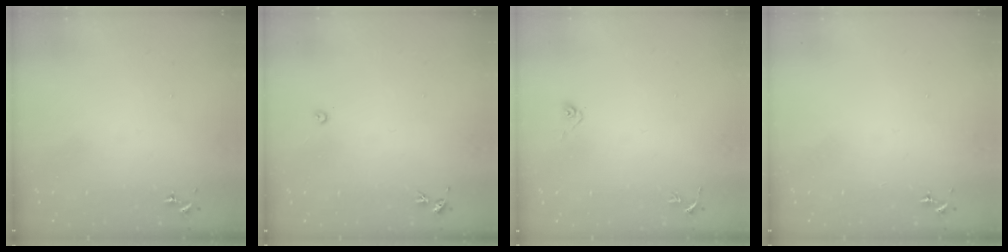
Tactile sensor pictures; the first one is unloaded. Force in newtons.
{"total": 3.0, "press": 3.0, "slide": 0.4}
{"total": 3.5, "press": 3.2, "slide": 1.5}
{"total": 0.0}